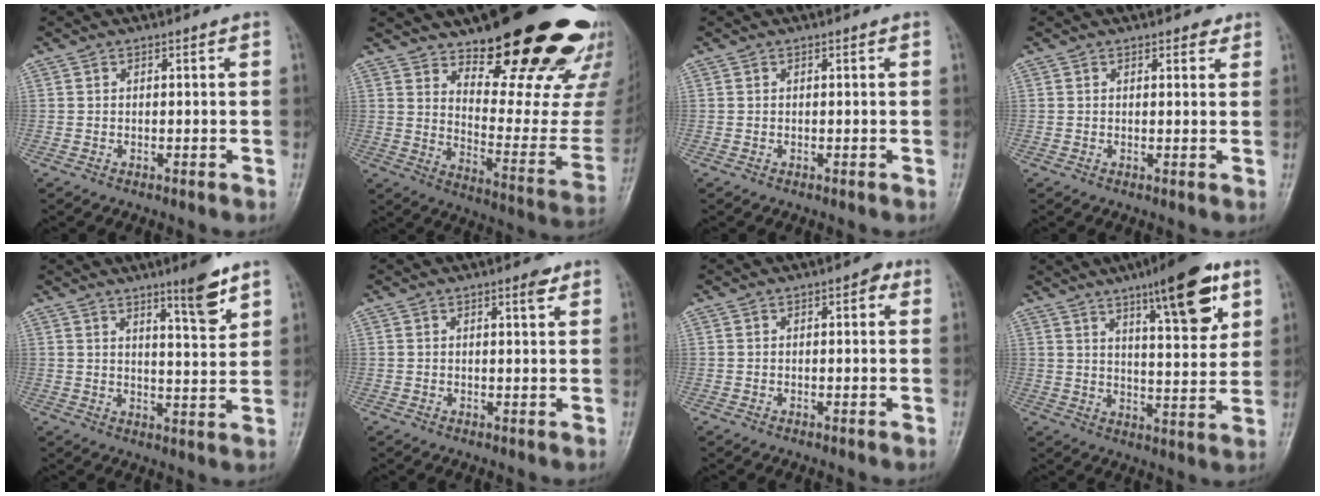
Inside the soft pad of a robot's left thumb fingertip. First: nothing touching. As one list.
[{"total": 27.8, "force": [19.2, 8.7, 18.1], "torque": [-0.211, -0.124, 0.272]}, {"total": 0.0}, {"total": 2.1, "force": [1.6, 1.0, 1.0], "torque": [0.000, -0.008, 0.017]}, {"total": 7.8, "force": [5.3, 1.1, 5.6], "torque": [-0.075, -0.041, 0.079]}, {"total": 2.6, "force": [1.6, 0.7, 1.9], "torque": [-0.024, -0.008, 0.020]}, {"total": 2.3, "force": [0.9, 1.1, 1.8], "torque": [-0.014, 0.002, 0.007]}, {"total": 15.5, "force": [8.4, 4.1, 12.4], "torque": [-0.156, -0.039, 0.125]}]